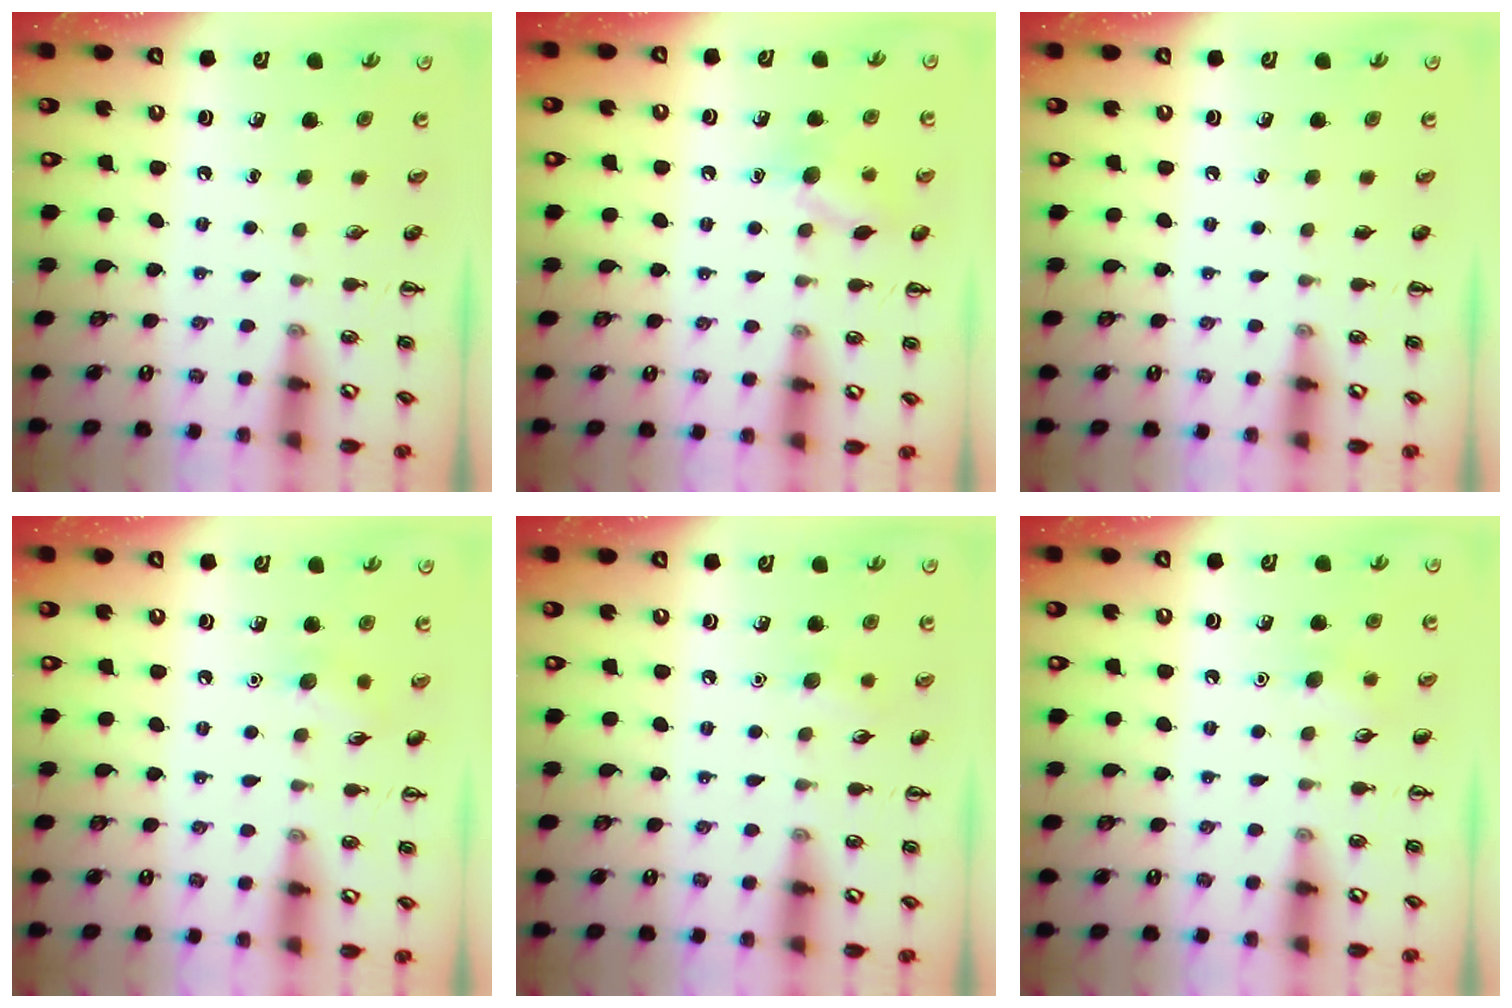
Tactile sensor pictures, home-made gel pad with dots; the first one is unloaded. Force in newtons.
{"total": 9.4, "press": 9.3, "slide": 1.5}
{"total": 0.0}
{"total": 6.9, "press": 6.6, "slide": 1.9}
{"total": 4.9, "press": 4.8, "slide": 1.3}
{"total": 6.2, "press": 6.0, "slide": 1.5}